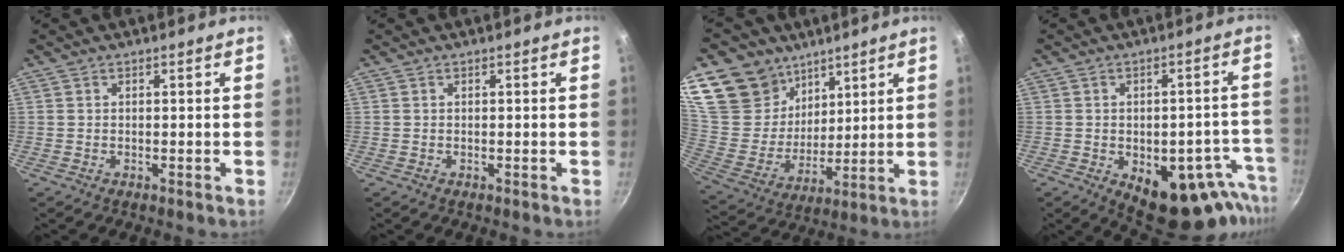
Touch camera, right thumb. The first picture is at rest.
{"total": 0.0}
{"total": 19.7, "force": [12.7, 13.4, 7.0], "torque": [-0.108, -0.069, 0.245]}
{"total": 18.0, "force": [-8.9, 9.8, 12.2], "torque": [-0.073, 0.016, -0.109]}